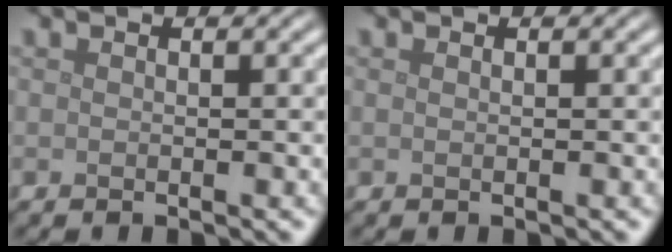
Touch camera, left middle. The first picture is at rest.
{"total": 0.0}